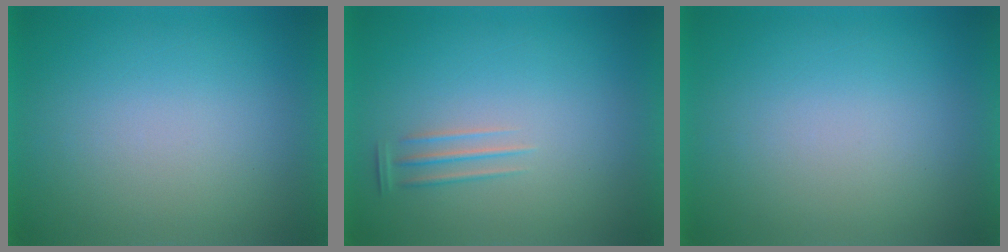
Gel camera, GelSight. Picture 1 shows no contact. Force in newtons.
{"total": 1.2}
{"total": 0.0}